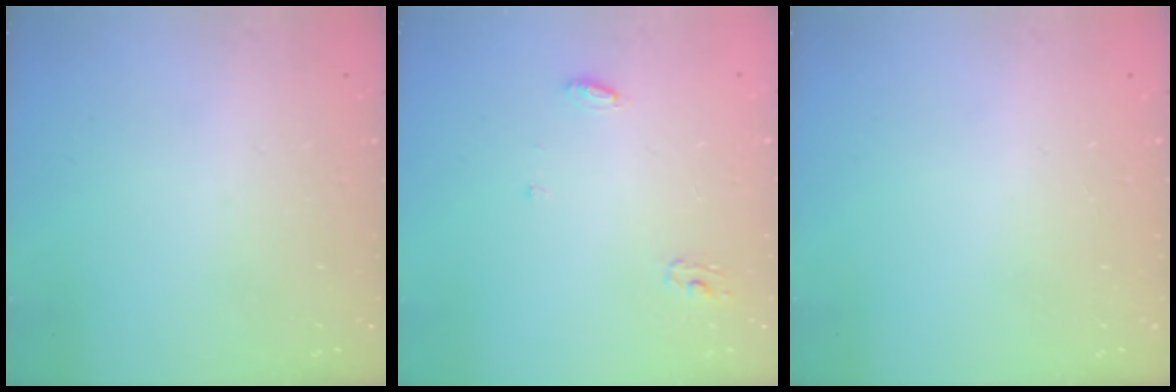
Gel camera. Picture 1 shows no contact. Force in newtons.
{"total": 4.9, "press": 4.9, "slide": 0.3}
{"total": 0.0}